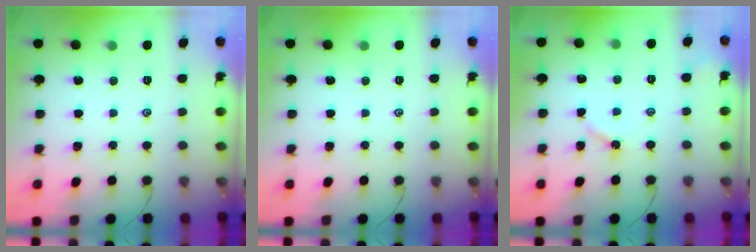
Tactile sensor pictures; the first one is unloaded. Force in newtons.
{"total": 0.0}
{"total": 3.7, "press": 3.6, "slide": 0.6}